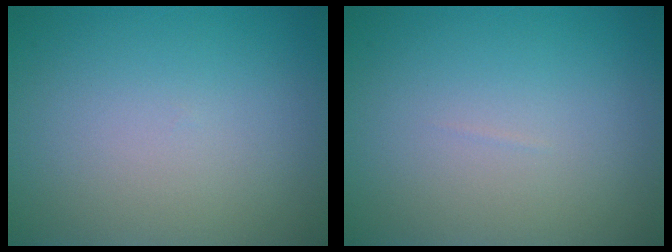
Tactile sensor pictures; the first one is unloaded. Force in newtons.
{"total": 0.0}